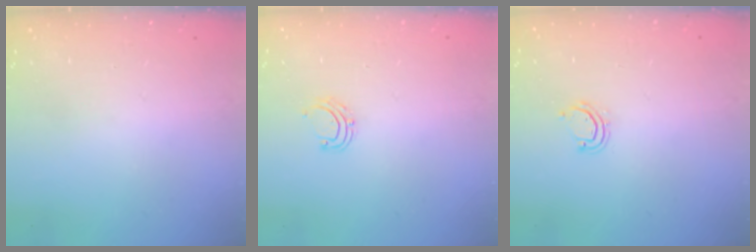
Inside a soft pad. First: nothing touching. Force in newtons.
{"total": 4.6, "press": 4.5, "slide": 0.5}
{"total": 3.7, "press": 3.7, "slide": 0.3}